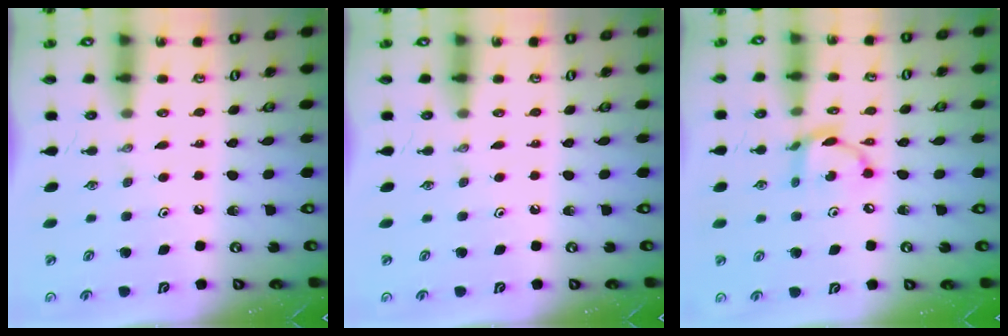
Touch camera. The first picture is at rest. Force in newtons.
{"total": 0.0}
{"total": 9.3, "press": 9.3, "slide": 0.5}